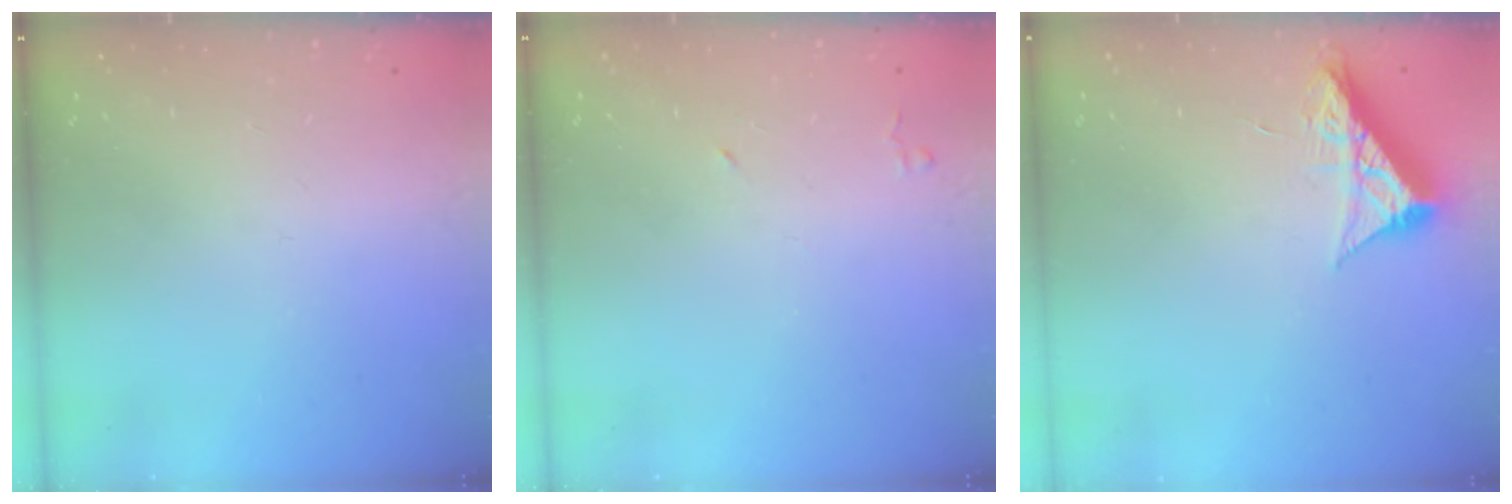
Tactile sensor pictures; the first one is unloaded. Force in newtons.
{"total": 4.0, "press": 3.9, "slide": 0.7}
{"total": 8.6, "press": 8.6, "slide": 0.4}